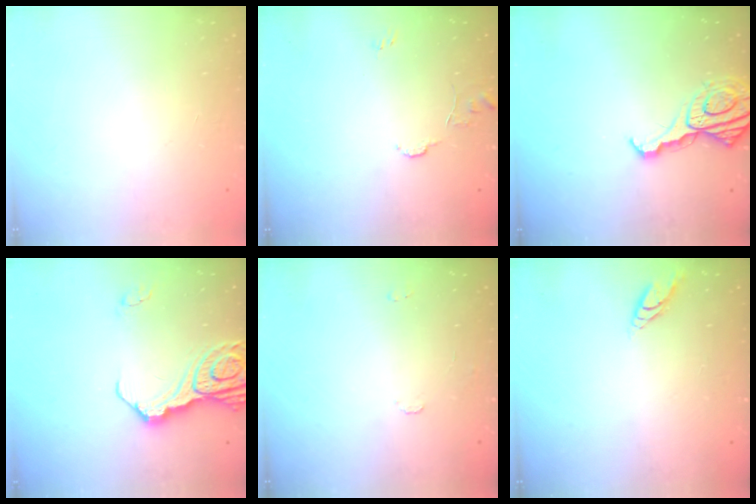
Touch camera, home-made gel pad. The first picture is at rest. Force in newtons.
{"total": 7.7, "press": 7.6, "slide": 0.7}
{"total": 12.3, "press": 12.3, "slide": 0.8}
{"total": 16.1, "press": 16.0, "slide": 1.9}
{"total": 5.5, "press": 5.5, "slide": 0.4}
{"total": 4.3, "press": 4.3, "slide": 0.5}